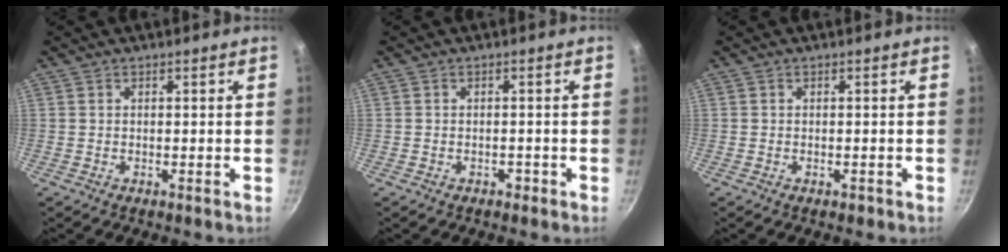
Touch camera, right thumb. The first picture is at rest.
{"total": 1.0, "force": [-0.7, 0.7, 0.4], "torque": [0.002, 0.011, -0.003]}
{"total": 1.0, "force": [-0.7, 0.6, 0.5], "torque": [-0.004, 0.007, -0.003]}